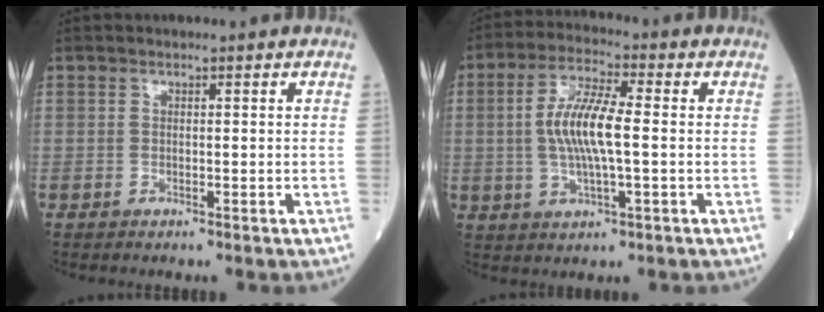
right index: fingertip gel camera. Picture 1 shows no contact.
{"total": 9.2, "force": [0.0, 1.8, 9.0], "torque": [-0.182, 0.005, -0.002]}